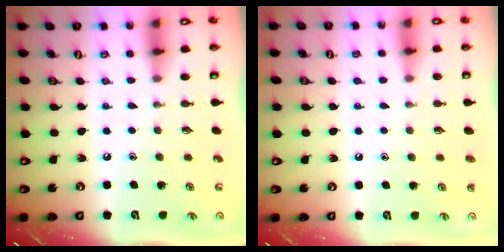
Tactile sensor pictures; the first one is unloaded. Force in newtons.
{"total": 1.0, "press": 1.0, "slide": 0.1}